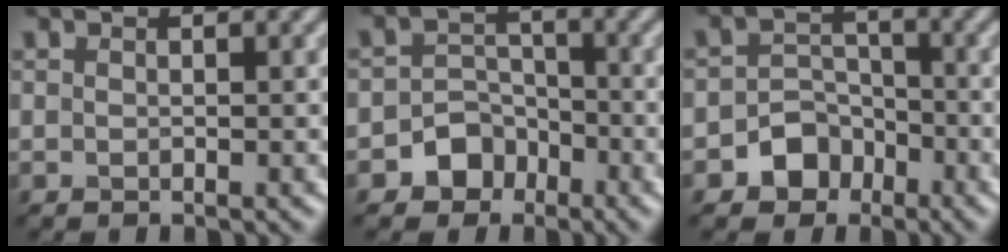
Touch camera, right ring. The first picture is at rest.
{"total": 3.6, "force": [-2.1, 2.8, 0.7], "torque": [0.017, 0.011, -0.043]}
{"total": 3.6, "force": [-2.0, 2.8, 0.9], "torque": [0.006, 0.009, -0.037]}